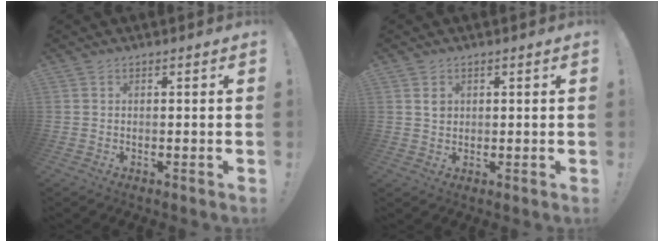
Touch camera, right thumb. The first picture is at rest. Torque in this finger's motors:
{"motor_torque": [0.01, -0.01, 0.15, 0.13, 0.00]}